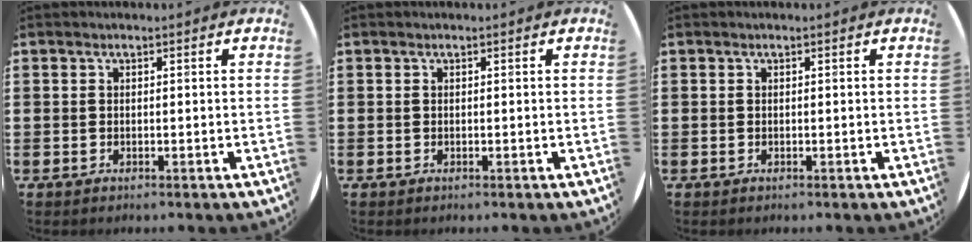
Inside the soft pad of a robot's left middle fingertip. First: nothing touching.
{"total": 0.0}
{"total": 0.0}